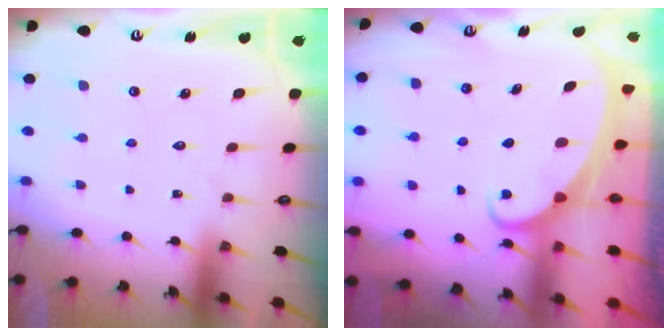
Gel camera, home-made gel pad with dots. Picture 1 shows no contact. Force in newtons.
{"total": 2.0, "press": 2.0, "slide": 0.1}